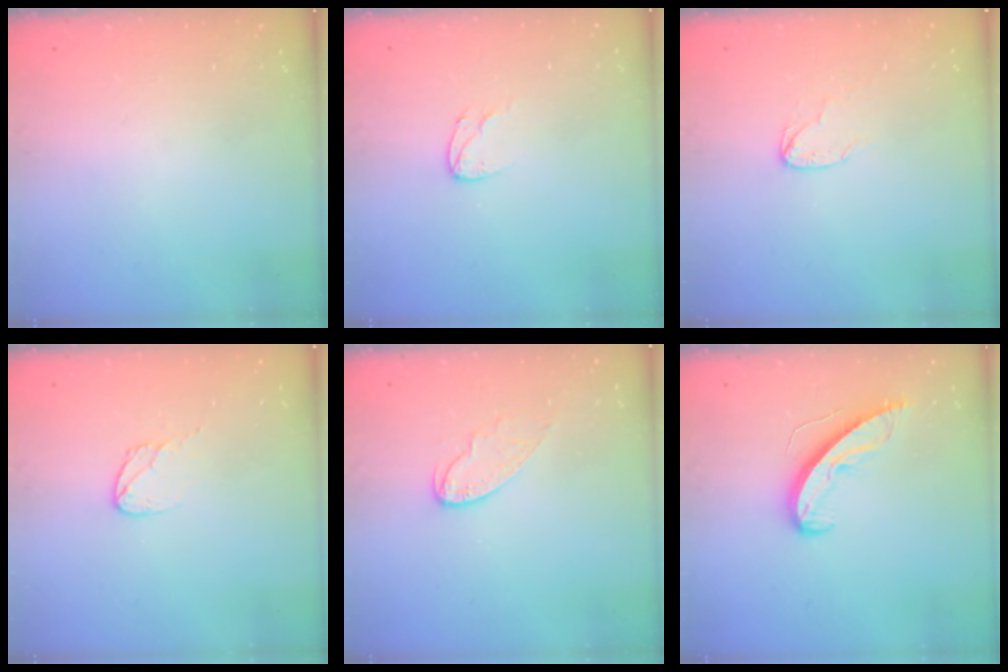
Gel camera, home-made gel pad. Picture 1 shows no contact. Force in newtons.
{"total": 5.6, "press": 5.6, "slide": 0.7}
{"total": 4.4, "press": 4.4, "slide": 0.3}
{"total": 5.2, "press": 5.2, "slide": 0.4}
{"total": 6.8, "press": 6.8, "slide": 0.4}
{"total": 10.4, "press": 10.4, "slide": 0.6}